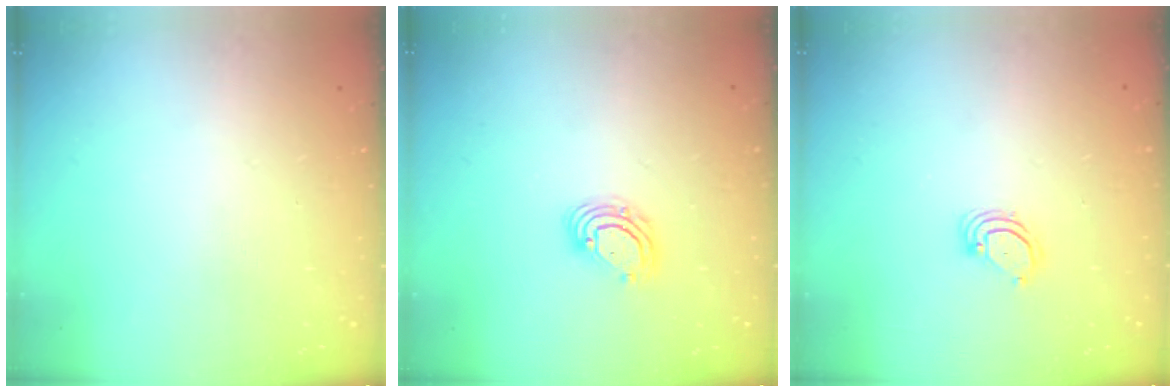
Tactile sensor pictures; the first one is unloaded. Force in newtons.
{"total": 6.4, "press": 6.3, "slide": 1.2}
{"total": 3.5, "press": 3.5, "slide": 0.3}